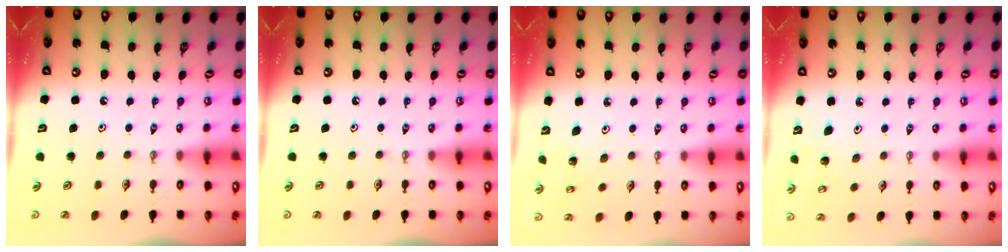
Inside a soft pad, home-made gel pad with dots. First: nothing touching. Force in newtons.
{"total": 0.0}
{"total": 2.1, "press": 2.1, "slide": 0.1}
{"total": 4.8, "press": 4.7, "slide": 0.9}